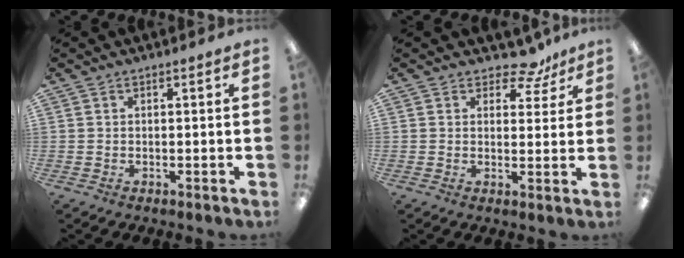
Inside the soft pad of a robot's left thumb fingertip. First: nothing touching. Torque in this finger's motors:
{"motor_torque": [-0.16, -0.07, -0.44, 0.01, 0.01]}